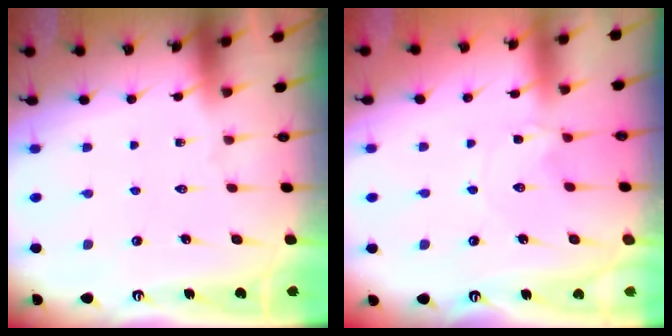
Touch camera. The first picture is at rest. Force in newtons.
{"total": 0.9, "press": 0.9, "slide": 0.1}